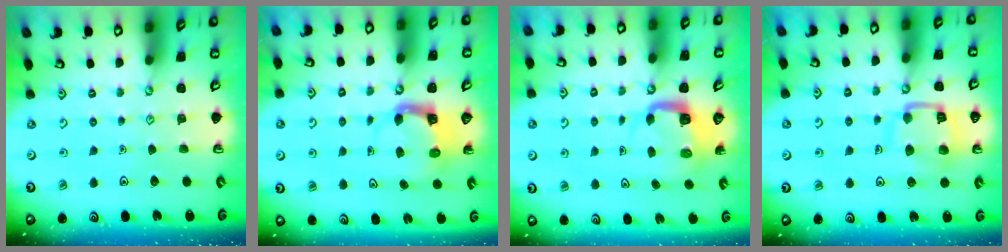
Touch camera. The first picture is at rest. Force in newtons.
{"total": 3.8, "press": 3.8, "slide": 0.3}
{"total": 4.9, "press": 4.9, "slide": 0.4}
{"total": 12.2, "press": 12.2, "slide": 1.3}